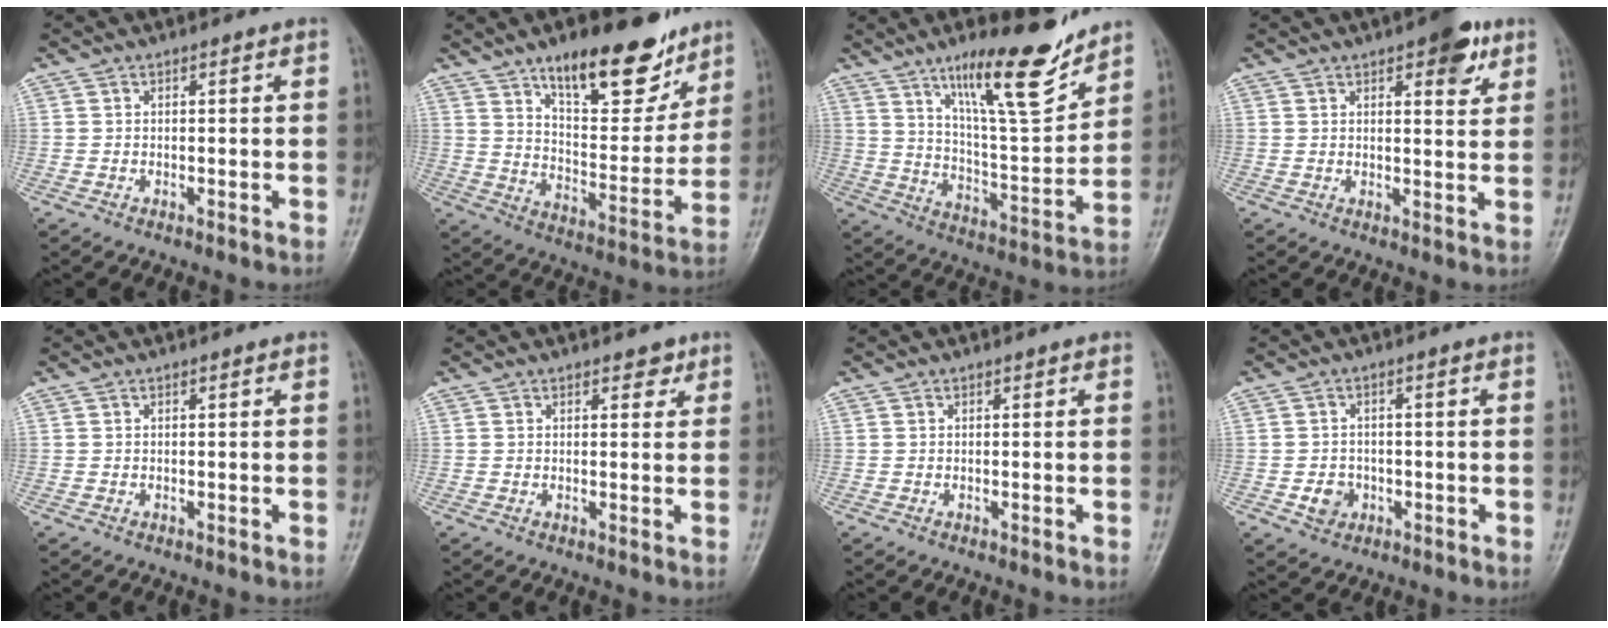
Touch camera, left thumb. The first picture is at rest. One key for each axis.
{"total": 18.6, "fx": 12.3, "fy": 7.2, "fz": 11.8, "tx": -0.124, "ty": -0.078, "tz": 0.197}
{"total": 17.2, "fx": 11.8, "fy": 3.9, "fz": 12.0, "tx": -0.167, "ty": -0.077, "tz": 0.203}
{"total": 6.9, "fx": 3.8, "fy": 2.6, "fz": 5.1, "tx": -0.047, "ty": -0.014, "tz": 0.043}
{"total": 0.0}
{"total": 2.0, "fx": 1.3, "fy": 1.1, "fz": 1.0, "tx": 0.003, "ty": -0.005, "tz": 0.014}
{"total": 0.0}
{"total": 3.6, "fx": -1.2, "fy": 3.1, "fz": 1.4, "tx": -0.009, "ty": 0.006, "tz": -0.018}